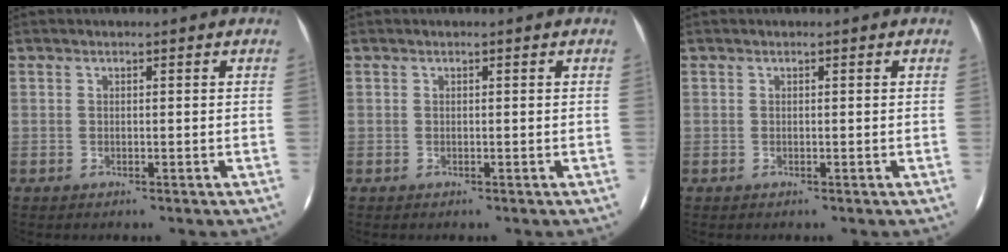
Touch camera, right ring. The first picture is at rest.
{"total": 0.0}
{"total": 0.0}